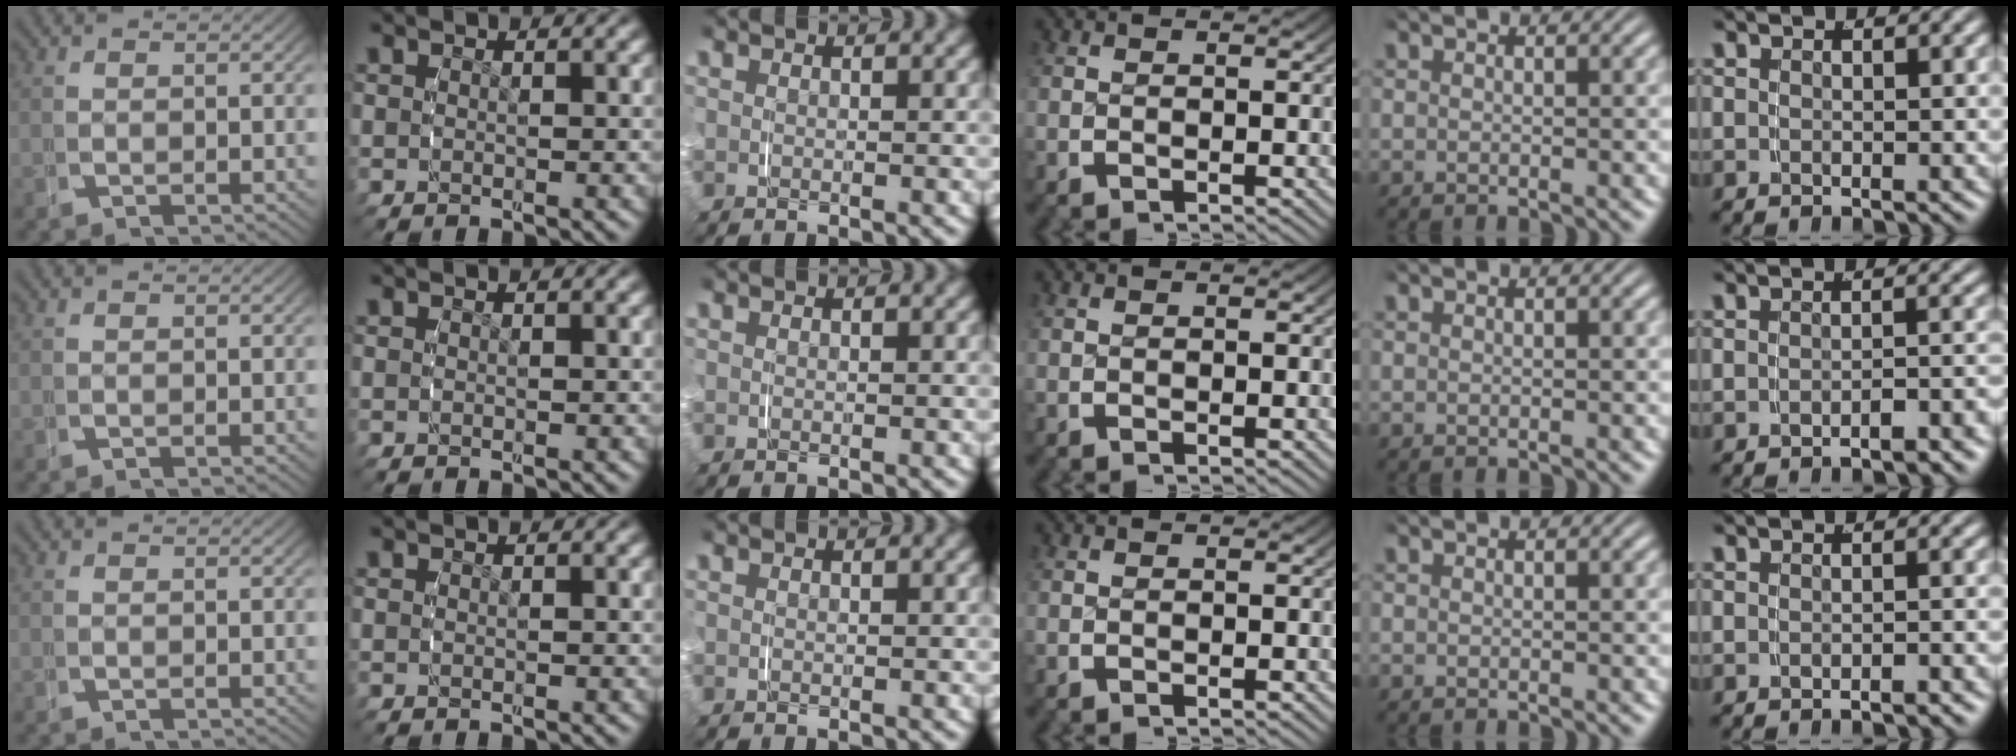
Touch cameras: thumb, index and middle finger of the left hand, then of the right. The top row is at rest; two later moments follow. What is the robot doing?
{"motion": "grasp_and_lifting", "object": "string"}